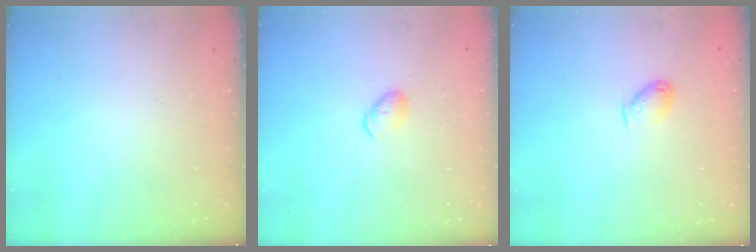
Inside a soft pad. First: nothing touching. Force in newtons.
{"total": 5.3, "press": 5.2, "slide": 1.2}
{"total": 5.8, "press": 5.7, "slide": 1.0}